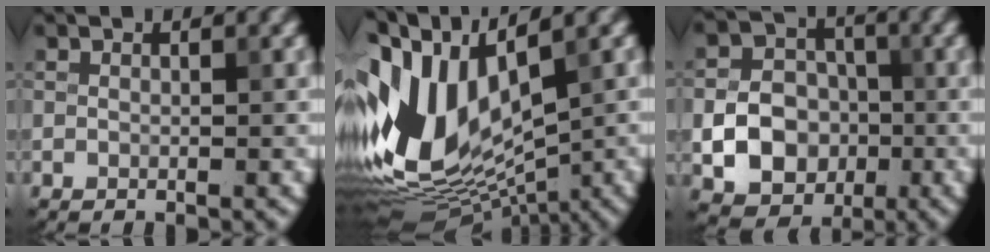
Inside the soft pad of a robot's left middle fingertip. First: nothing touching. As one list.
[{"total": 12.6, "force": [1.1, 7.3, 10.1], "torque": [-0.221, 0.000, 0.021]}, {"total": 6.6, "force": [-1.6, 5.4, 3.5], "torque": [-0.051, -0.001, -0.031]}]